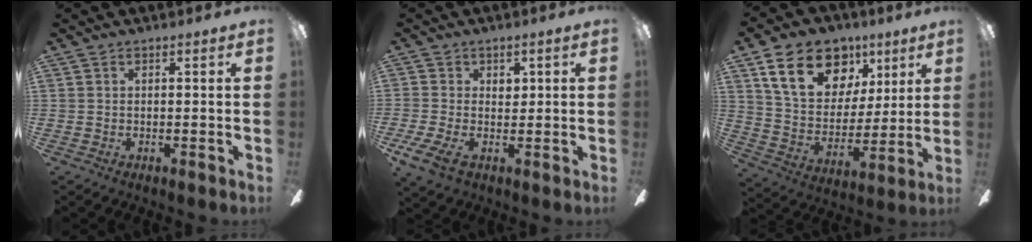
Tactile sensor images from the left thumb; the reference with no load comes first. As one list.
[{"total": 6.7, "force": [-0.3, 4.6, 4.8], "torque": [-0.089, 0.000, -0.008]}, {"total": 21.1, "force": [10.7, 14.1, 11.5], "torque": [-0.185, -0.035, 0.195]}]